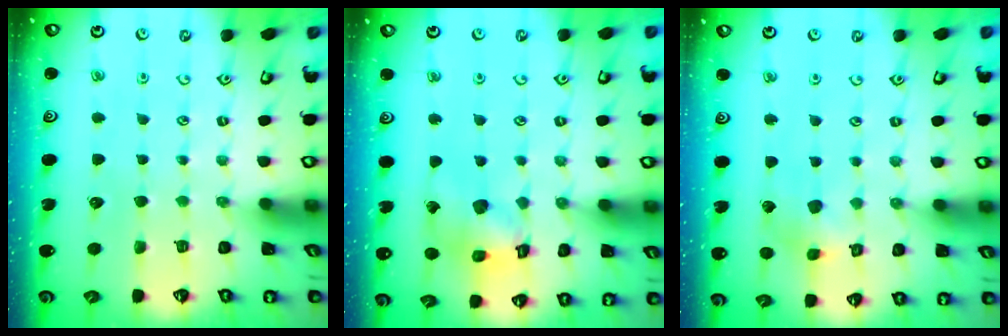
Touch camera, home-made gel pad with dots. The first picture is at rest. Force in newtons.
{"total": 13.3, "press": 13.2, "slide": 1.7}
{"total": 6.2, "press": 6.2, "slide": 0.6}